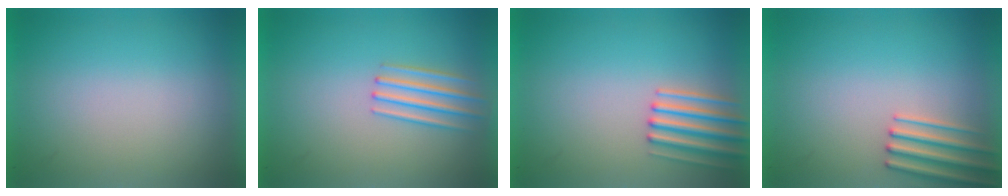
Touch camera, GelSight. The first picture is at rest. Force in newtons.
{"total": 2.1}
{"total": 3.2}
{"total": 2.0}